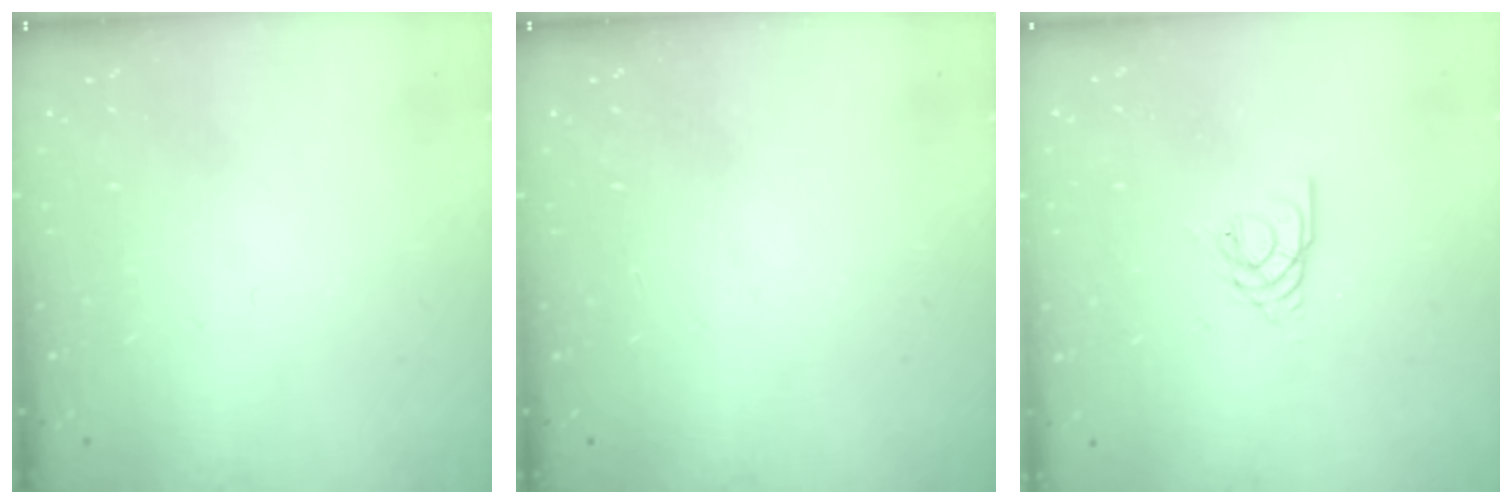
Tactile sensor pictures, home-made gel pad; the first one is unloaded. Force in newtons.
{"total": 0.0}
{"total": 2.5, "press": 2.4, "slide": 0.4}